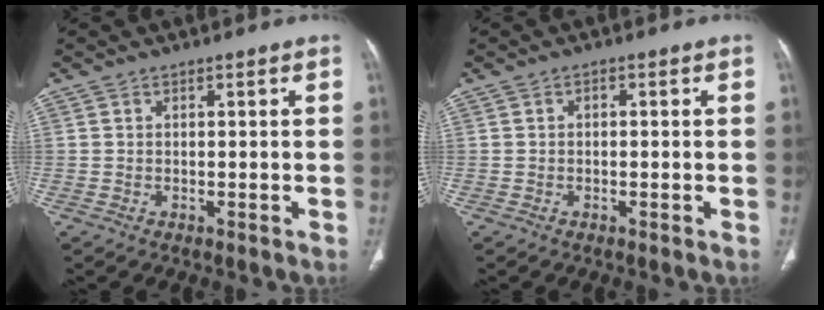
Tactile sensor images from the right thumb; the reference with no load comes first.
{"total": 0.5, "force": [-0.2, 0.4, 0.3], "torque": [0.001, 0.001, -0.007]}